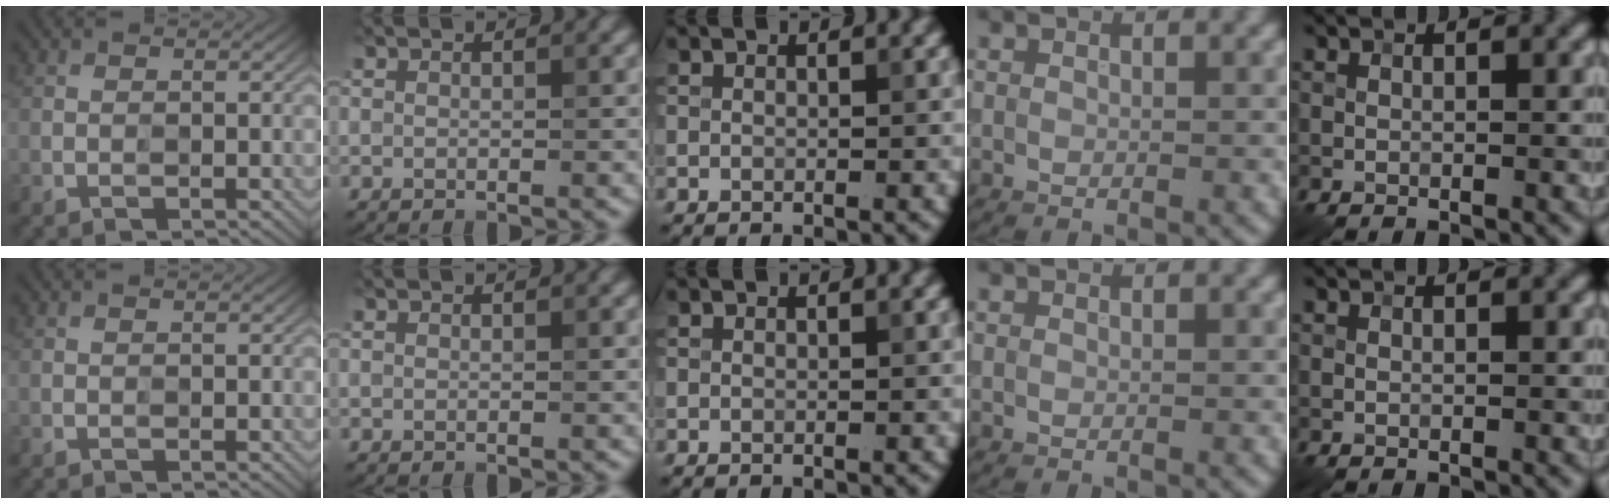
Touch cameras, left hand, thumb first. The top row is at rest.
{}